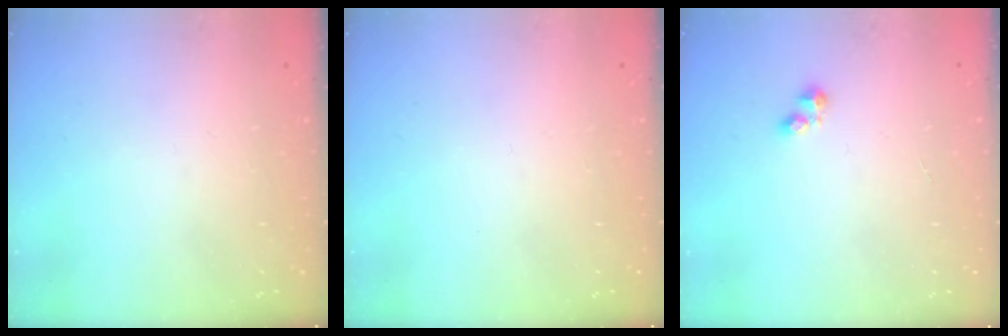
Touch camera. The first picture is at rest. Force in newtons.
{"total": 0.0}
{"total": 2.7, "press": 2.7, "slide": 0.4}